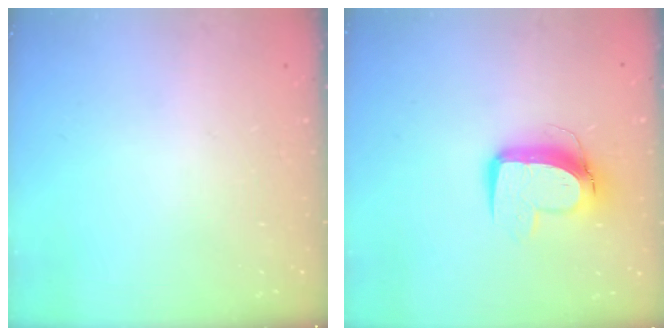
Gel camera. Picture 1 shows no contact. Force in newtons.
{"total": 10.9, "press": 10.9, "slide": 1.2}